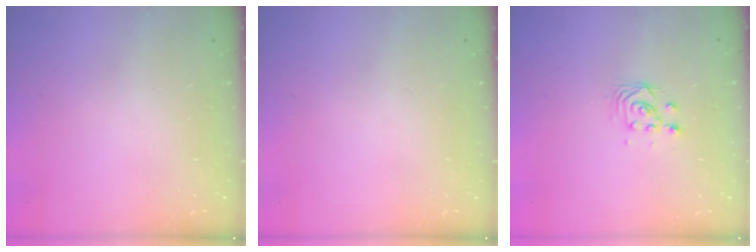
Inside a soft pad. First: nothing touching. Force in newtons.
{"total": 0.0}
{"total": 3.3, "press": 3.1, "slide": 1.0}